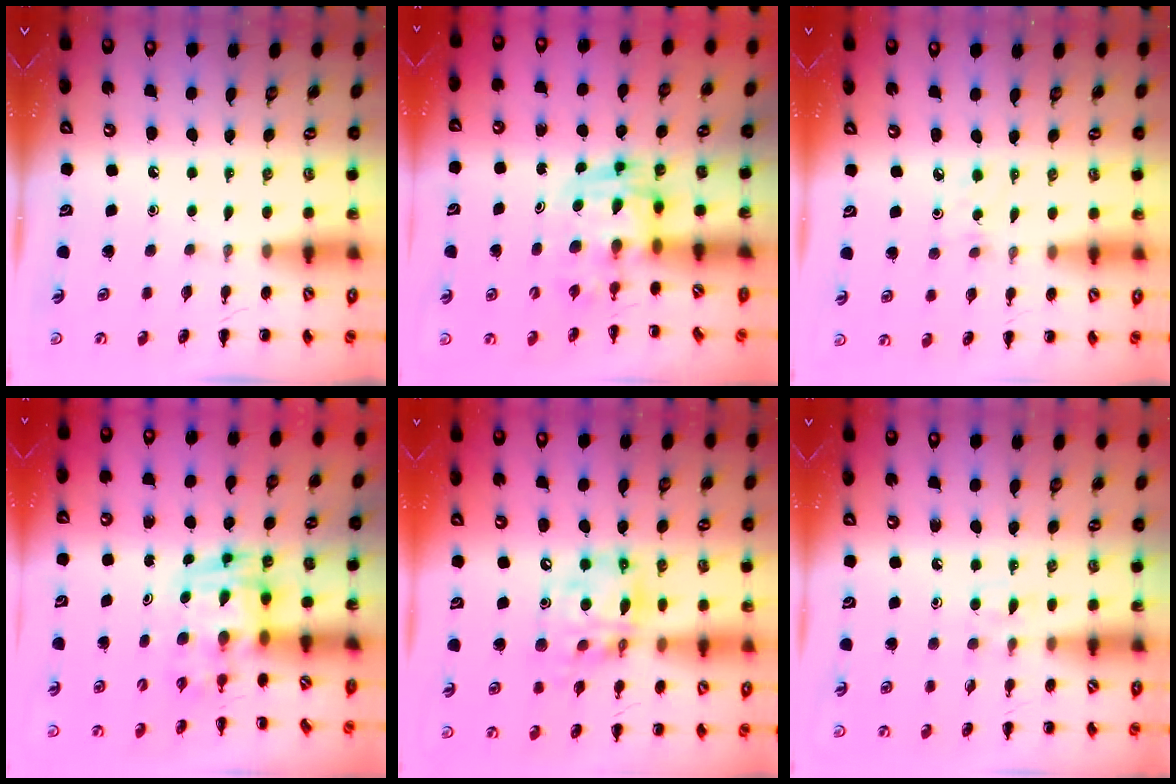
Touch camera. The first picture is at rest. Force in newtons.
{"total": 3.0, "press": 3.0, "slide": 0.5}
{"total": 2.1, "press": 2.0, "slide": 0.8}
{"total": 3.5, "press": 3.5, "slide": 0.7}
{"total": 14.5, "press": 14.0, "slide": 3.6}
{"total": 5.9, "press": 5.6, "slide": 2.0}